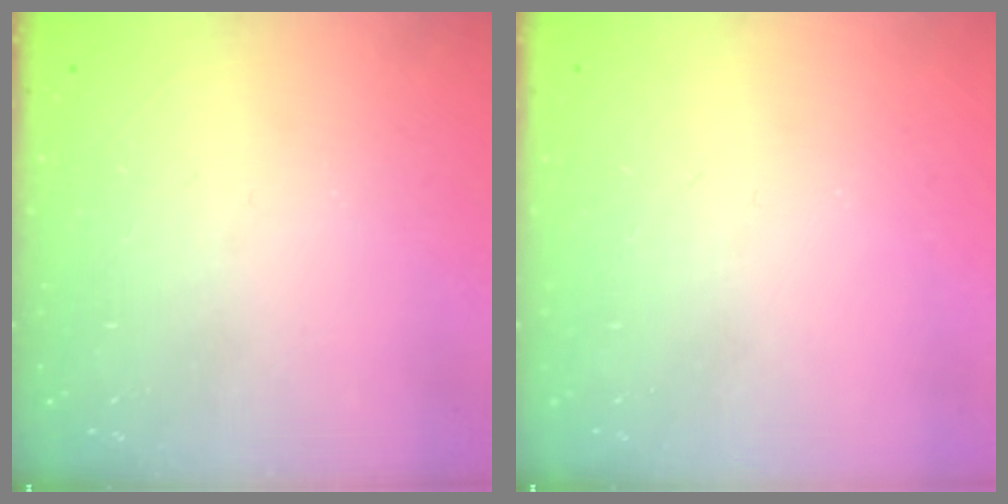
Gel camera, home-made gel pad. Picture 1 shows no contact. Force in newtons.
{"total": 0.0}